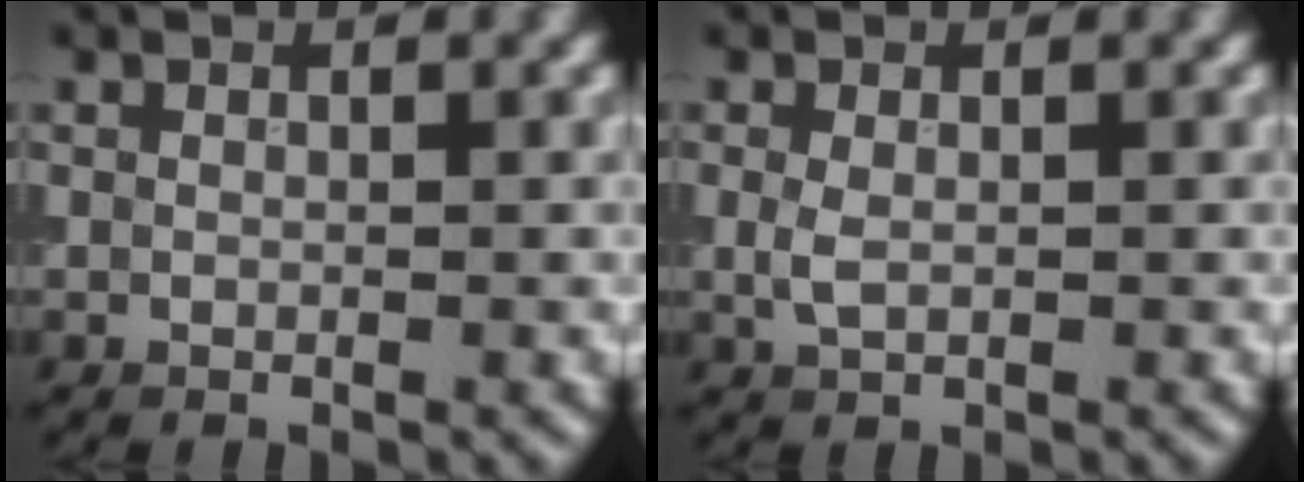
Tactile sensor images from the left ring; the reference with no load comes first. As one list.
[{"total": 1.4, "force": [0.1, 0.8, 1.1], "torque": [-0.027, -0.001, 0.004]}]